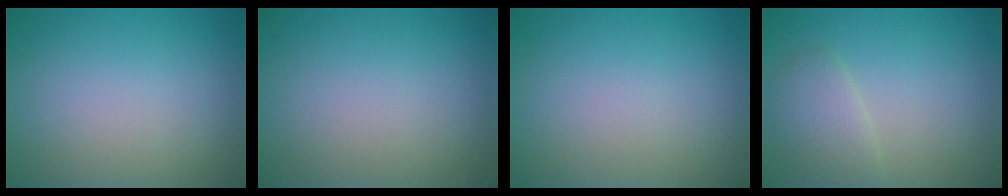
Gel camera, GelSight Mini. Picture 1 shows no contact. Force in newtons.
{"total": 0.0}
{"total": 0.0}
{"total": 2.6, "press": 2.6, "slide": 0.2}